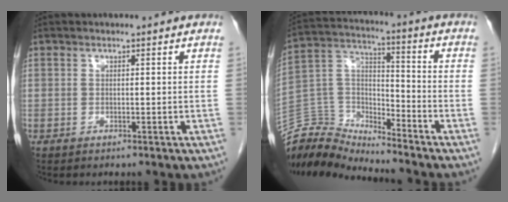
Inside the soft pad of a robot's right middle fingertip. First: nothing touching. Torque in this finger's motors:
{"motor_torque": [0.03, -0.01, -0.13, -0.04]}